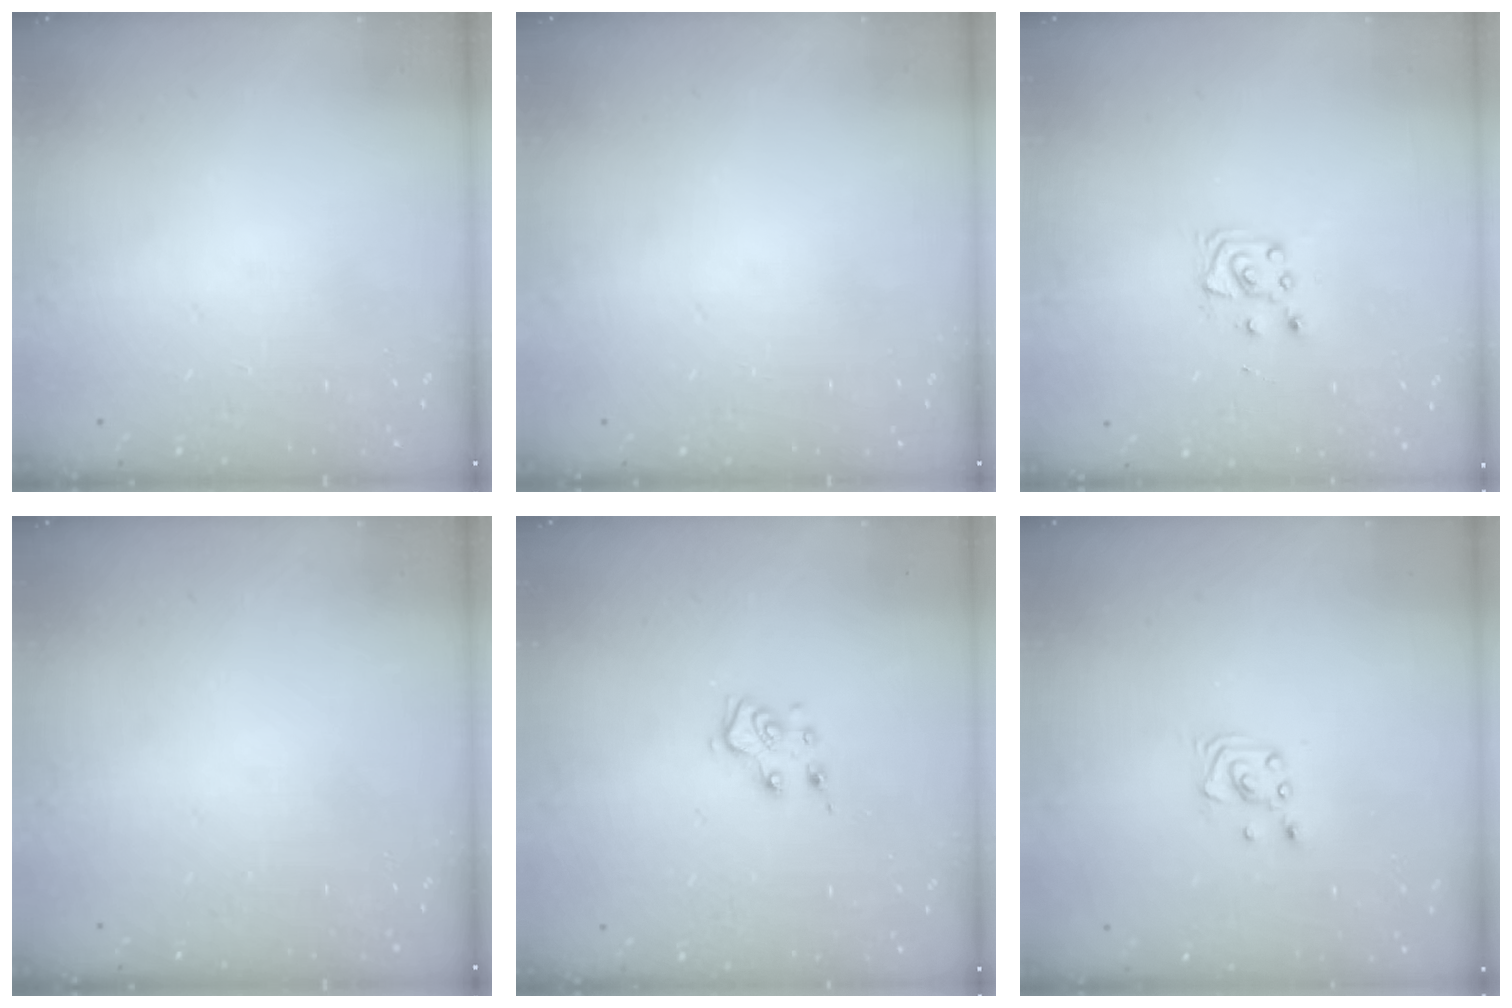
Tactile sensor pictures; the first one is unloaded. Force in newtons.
{"total": 0.0}
{"total": 4.9, "press": 4.9, "slide": 0.5}
{"total": 0.0}
{"total": 6.2, "press": 6.1, "slide": 0.8}
{"total": 2.2, "press": 2.2, "slide": 0.2}